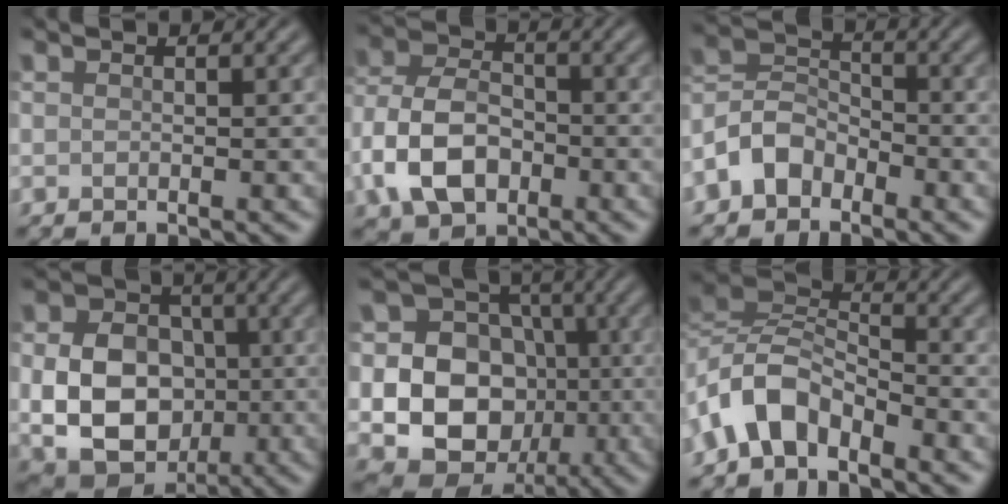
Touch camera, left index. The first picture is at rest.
{"total": 7.2, "force": [-2.5, 5.1, 4.5], "torque": [-0.097, 0.006, -0.058]}
{"total": 4.0, "force": [-2.5, 2.7, 1.5], "torque": [-0.034, 0.011, -0.063]}
{"total": 8.9, "force": [-0.5, 7.2, 5.3], "torque": [-0.091, -0.005, -0.014]}
{"total": 13.2, "force": [-0.5, 11.9, 5.7], "torque": [-0.128, 0.017, -0.019]}
{"total": 4.8, "force": [-2.9, 2.7, 2.7], "torque": [-0.047, 0.009, -0.069]}